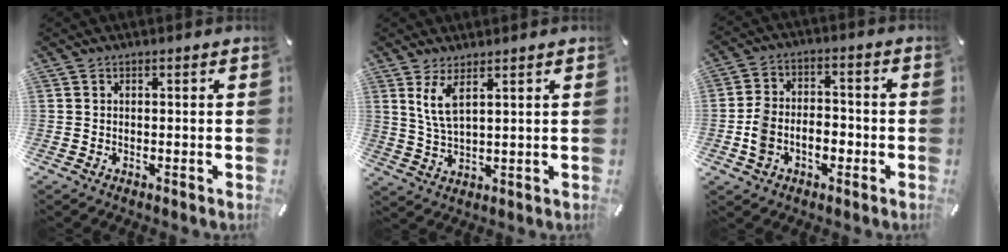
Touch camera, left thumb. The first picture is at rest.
{"total": 6.2, "force": [3.6, 2.0, 4.7], "torque": [-0.108, -0.005, 0.063]}
{"total": 7.8, "force": [-2.8, 6.0, 4.2], "torque": [-0.084, 0.020, -0.047]}